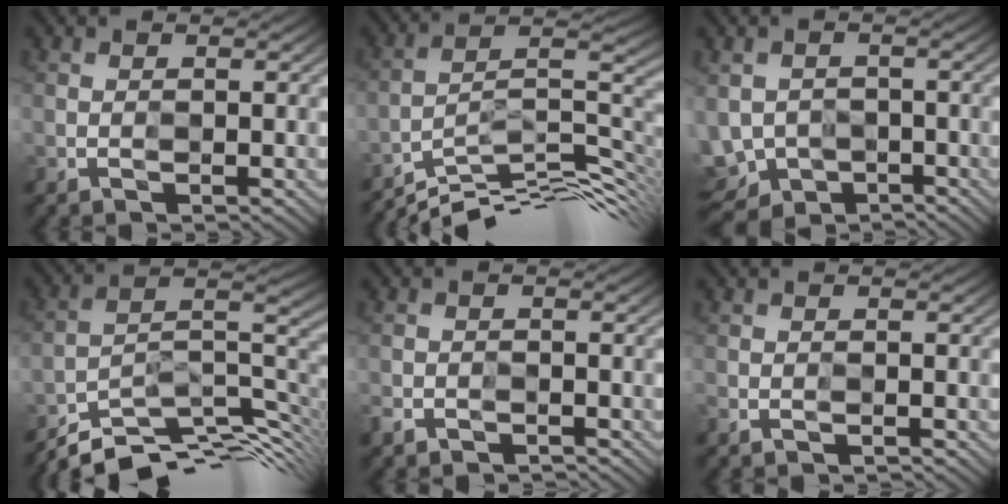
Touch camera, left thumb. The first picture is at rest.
{"total": 11.8, "force": [-9.9, 1.7, 6.2], "torque": [-0.106, 0.016, -0.174]}
{"total": 3.9, "force": [-2.2, 3.1, 0.9], "torque": [-0.031, -0.010, -0.044]}
{"total": 11.0, "force": [-8.9, 2.7, 6.0], "torque": [-0.114, 0.007, -0.150]}
{"total": 2.0, "force": [-1.9, 0.2, -0.7], "torque": [0.010, -0.003, -0.044]}
{"total": 1.3, "force": [-1.3, 0.0, 0.0], "torque": [-0.002, -0.003, -0.027]}